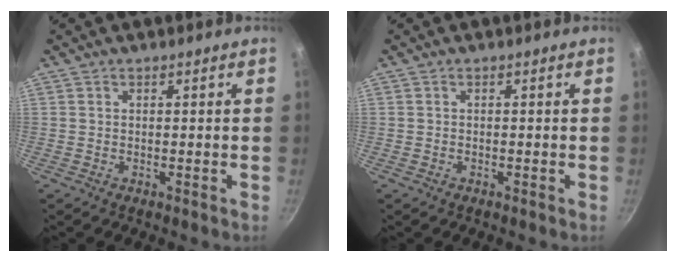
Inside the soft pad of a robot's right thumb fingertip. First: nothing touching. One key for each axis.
{"total": 0.0}